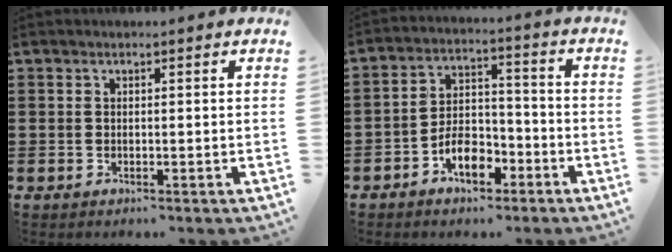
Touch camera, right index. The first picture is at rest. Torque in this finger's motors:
{"motor_torque": [1.40, 0.74, 0.69, 0.08]}